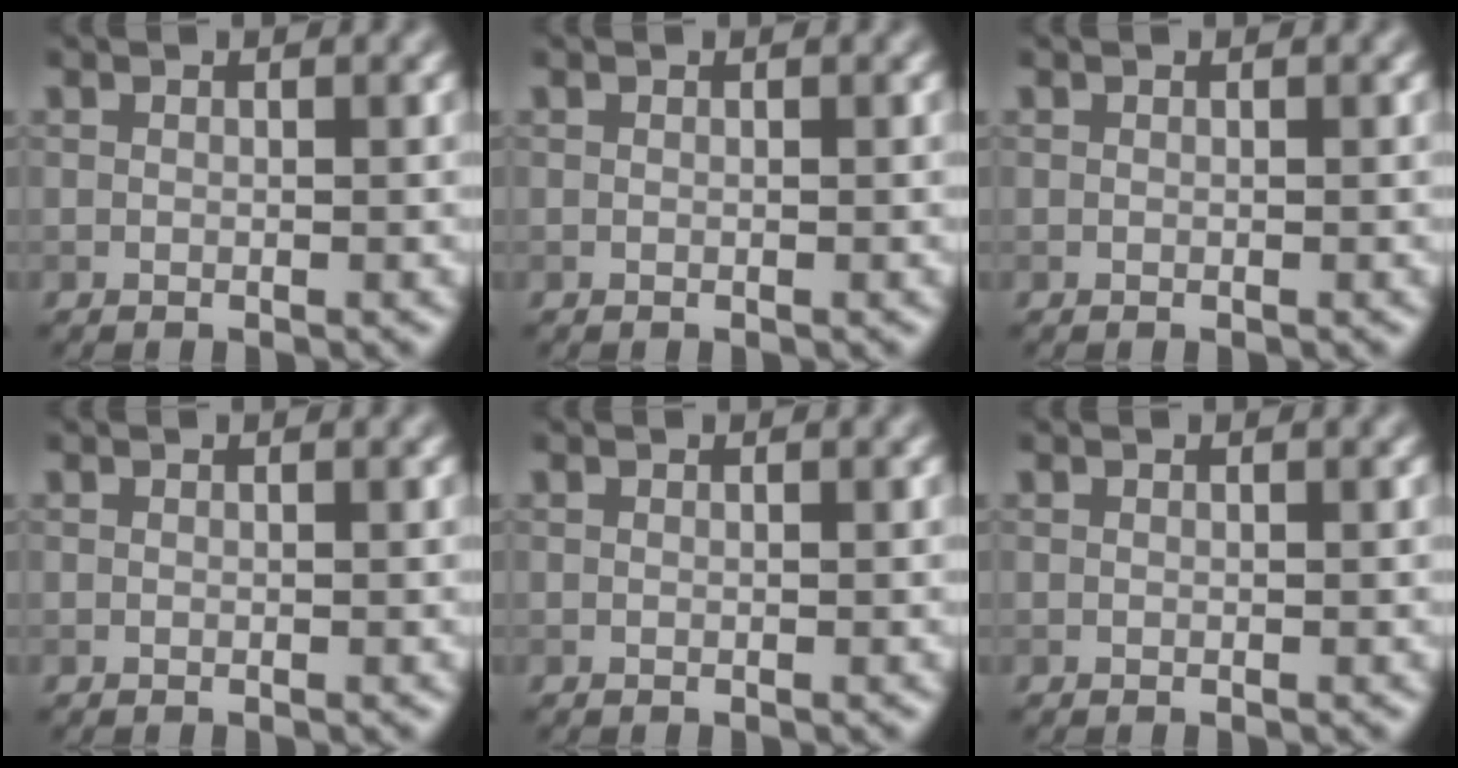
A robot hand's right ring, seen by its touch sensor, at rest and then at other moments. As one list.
[{"total": 0.0}, {"total": 0.0}, {"total": 0.0}, {"total": 0.0}, {"total": 0.0}]